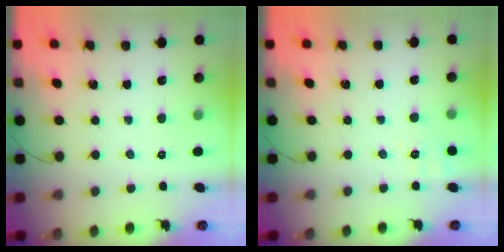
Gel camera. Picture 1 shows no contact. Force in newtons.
{"total": 2.3, "press": 0.9, "slide": 2.1}